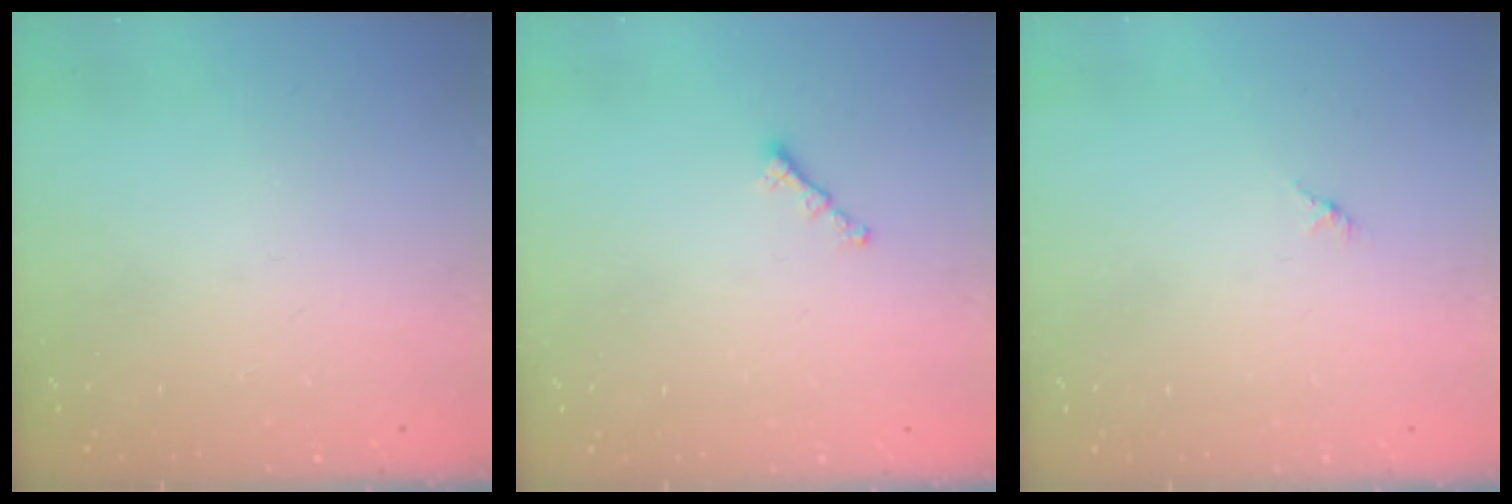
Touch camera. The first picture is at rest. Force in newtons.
{"total": 0.8, "press": 0.7, "slide": 0.4}
{"total": 1.4, "press": 1.4, "slide": 0.4}